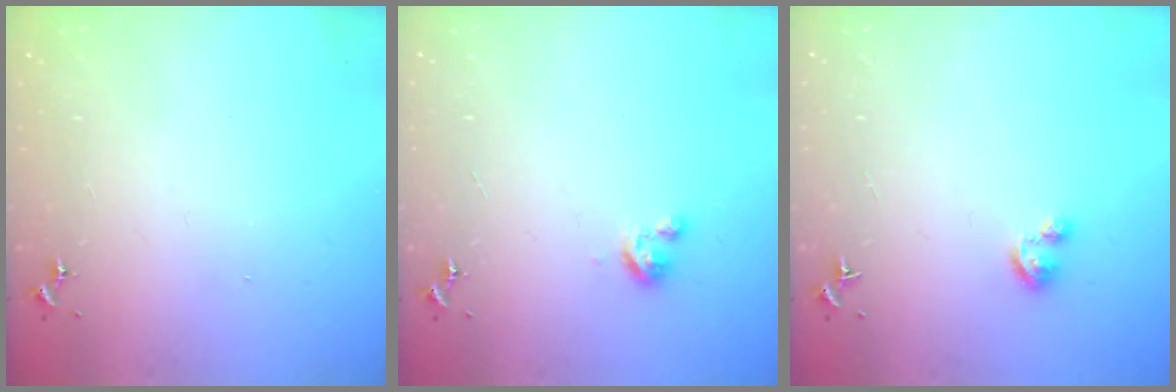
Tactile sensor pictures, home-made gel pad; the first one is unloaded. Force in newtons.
{"total": 3.1, "press": 3.1, "slide": 0.3}
{"total": 3.2, "press": 3.2, "slide": 0.3}